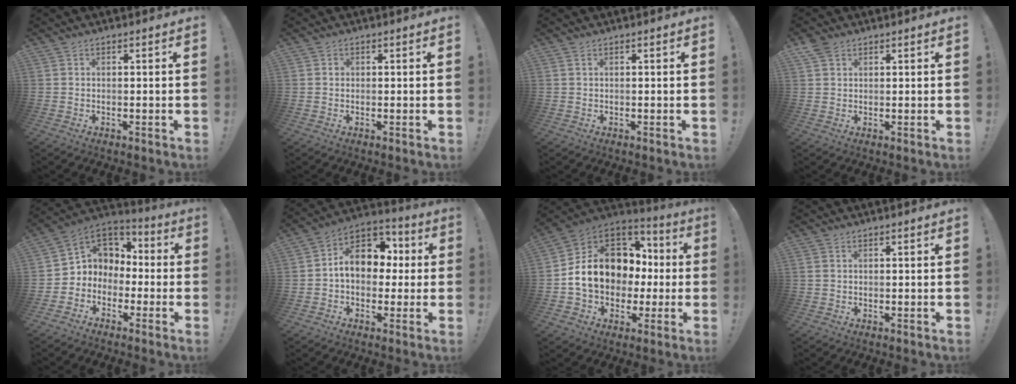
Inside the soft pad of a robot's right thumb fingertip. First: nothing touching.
{"total": 0.7, "force": [0.0, 0.7, 0.0], "torque": [0.000, 0.003, -0.001]}
{"total": 0.7, "force": [0.3, -0.1, 0.6], "torque": [-0.012, -0.001, 0.006]}
{"total": 3.3, "force": [2.2, 2.1, 1.4], "torque": [-0.031, -0.002, 0.042]}
{"total": 6.7, "force": [-1.0, 6.5, 1.1], "torque": [-0.013, -0.001, -0.008]}
{"total": 13.3, "force": [1.5, 10.1, 8.4], "torque": [-0.117, 0.015, 0.038]}
{"total": 17.1, "force": [1.1, 13.5, 10.3], "torque": [-0.168, 0.010, 0.043]}
{"total": 0.9, "force": [0.3, 0.7, 0.3], "torque": [-0.009, 0.004, 0.007]}